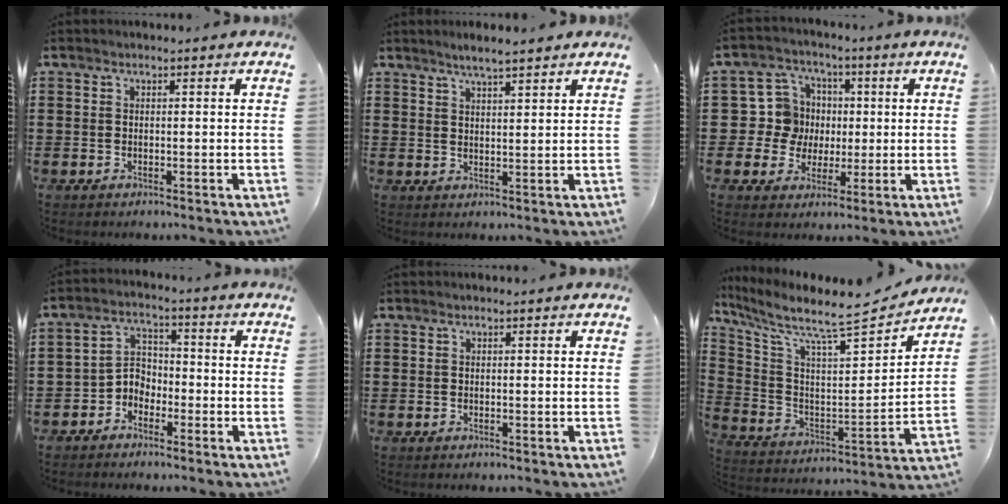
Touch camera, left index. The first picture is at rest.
{"total": 3.1, "force": [2.7, 0.1, 1.5], "torque": [-0.034, 0.002, 0.049]}
{"total": 8.3, "force": [1.1, 8.1, 1.4], "torque": [-0.066, 0.010, 0.025]}
{"total": 3.7, "force": [-2.9, 2.1, 0.8], "torque": [-0.024, 0.011, -0.064]}
{"total": 0.0}
{"total": 7.9, "force": [7.0, 1.4, 3.5], "torque": [-0.095, -0.058, 0.110]}